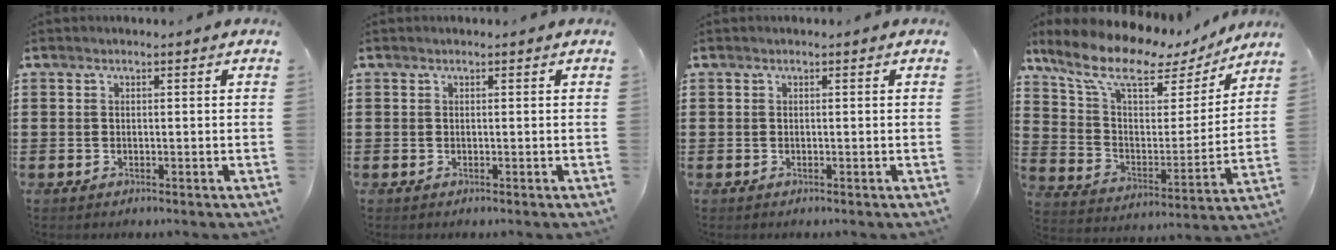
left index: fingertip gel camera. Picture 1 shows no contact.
{"total": 0.0}
{"total": 0.0}
{"total": 9.9, "force": [7.5, 3.6, 5.4], "torque": [-0.133, -0.044, 0.125]}